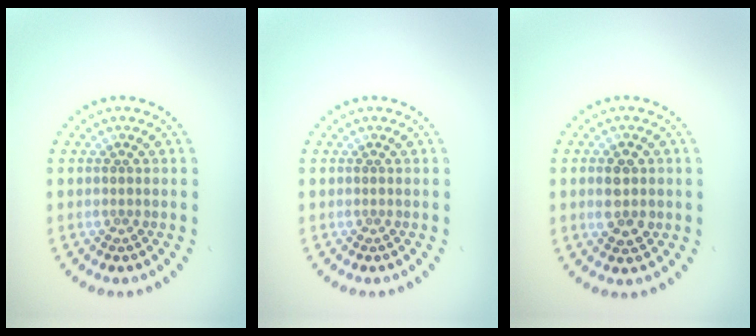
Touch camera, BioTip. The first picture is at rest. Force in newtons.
{"total": 0.0}
{"total": 3.6, "press": 3.6, "slide": 0.2}